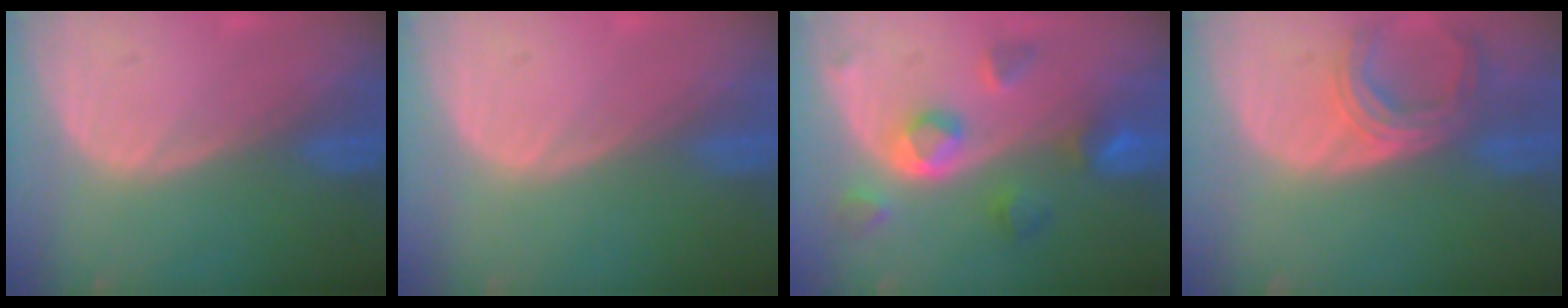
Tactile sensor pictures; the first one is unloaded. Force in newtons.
{"total": 0.0}
{"total": 7.7, "press": 6.9, "slide": 3.4}
{"total": 5.8, "press": 5.6, "slide": 1.6}